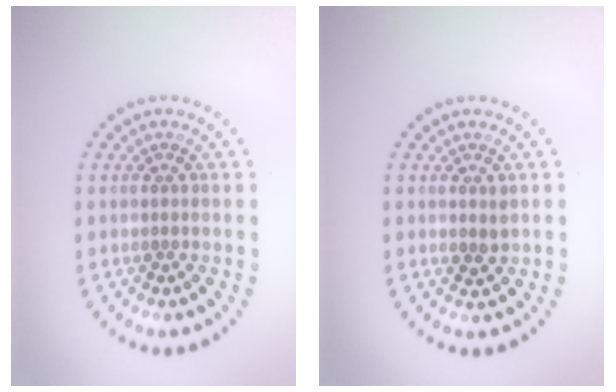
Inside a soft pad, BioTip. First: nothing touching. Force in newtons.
{"total": 0.8, "press": 0.8, "slide": 0.2}